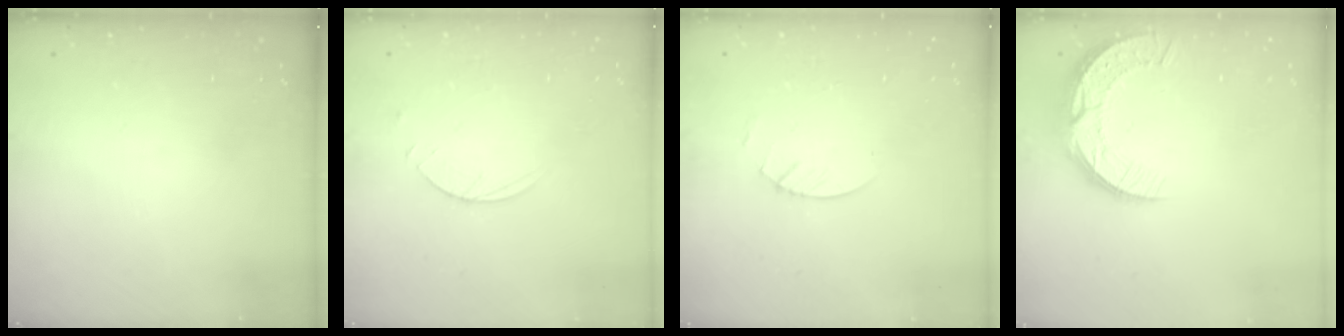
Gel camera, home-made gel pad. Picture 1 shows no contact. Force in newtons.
{"total": 3.6, "press": 3.6, "slide": 0.5}
{"total": 3.0, "press": 3.0, "slide": 0.3}
{"total": 10.2, "press": 10.2, "slide": 0.8}